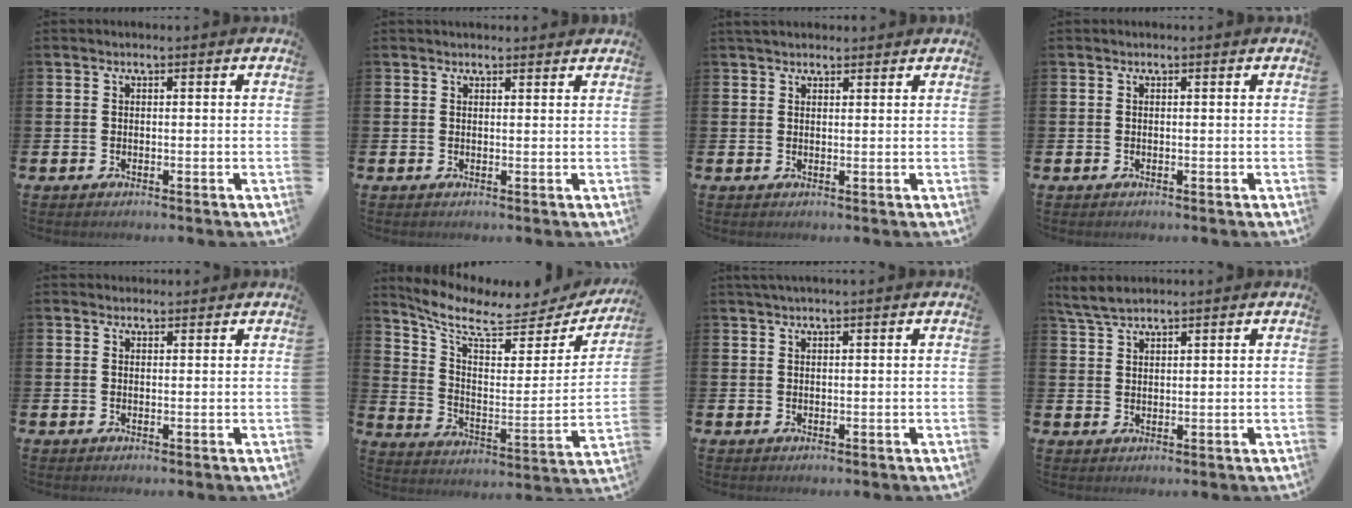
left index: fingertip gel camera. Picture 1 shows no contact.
{"total": 1.1, "force": [1.1, 0.4, 0.1], "torque": [0.011, 0.000, 0.018]}
{"total": 2.0, "force": [1.9, 0.7, 0.4], "torque": [-0.002, -0.001, 0.032]}
{"total": 0.0}
{"total": 1.0, "force": [0.9, 0.4, 0.0], "torque": [0.012, 0.001, 0.014]}
{"total": 8.4, "force": [6.9, 2.9, 3.8], "torque": [-0.094, -0.056, 0.112]}
{"total": 1.0, "force": [0.8, -0.2, 0.6], "torque": [-0.011, 0.002, 0.016]}
{"total": 3.6, "force": [3.3, 0.7, 1.3], "torque": [-0.039, -0.004, 0.062]}